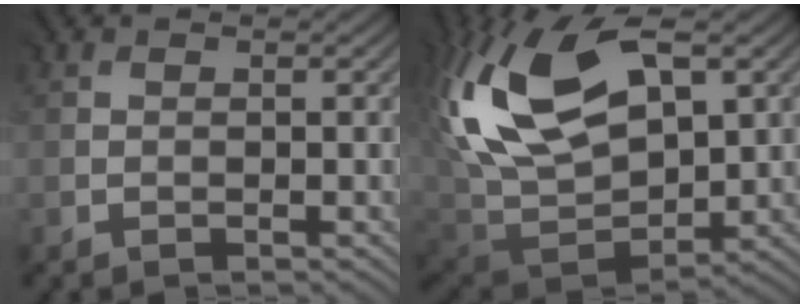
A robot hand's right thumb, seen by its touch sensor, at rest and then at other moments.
{"total": 16.5, "force": [6.6, 9.8, 11.4], "torque": [-0.275, 0.018, 0.130]}